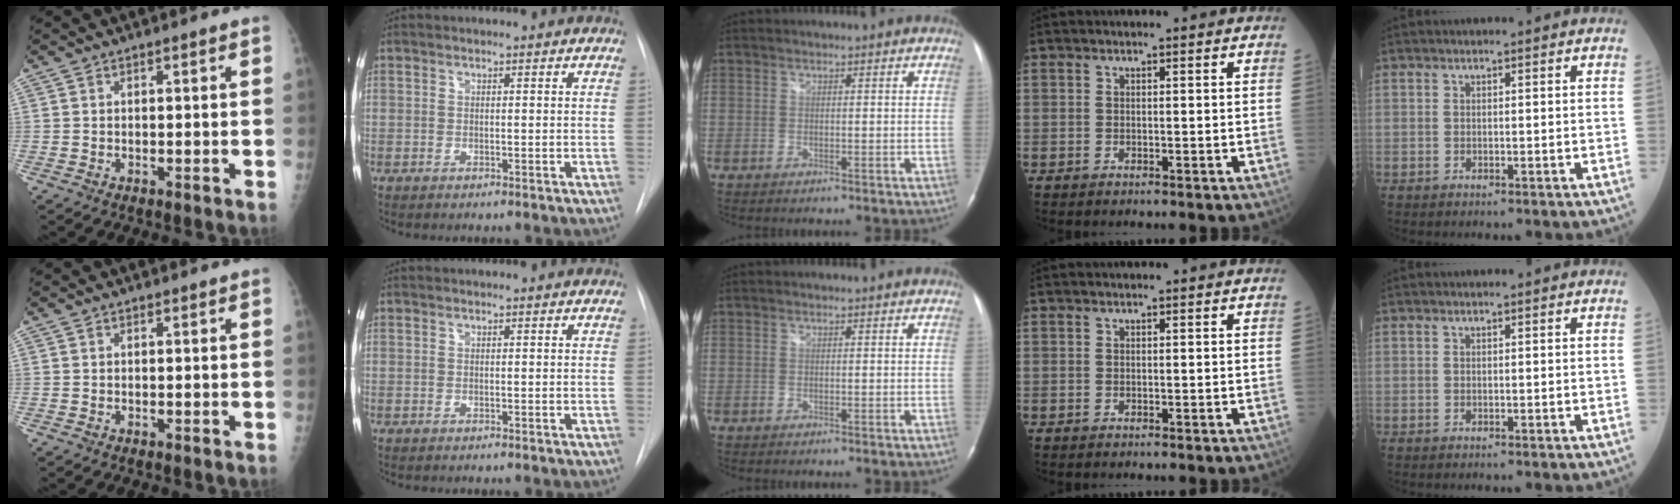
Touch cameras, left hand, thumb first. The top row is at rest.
{}